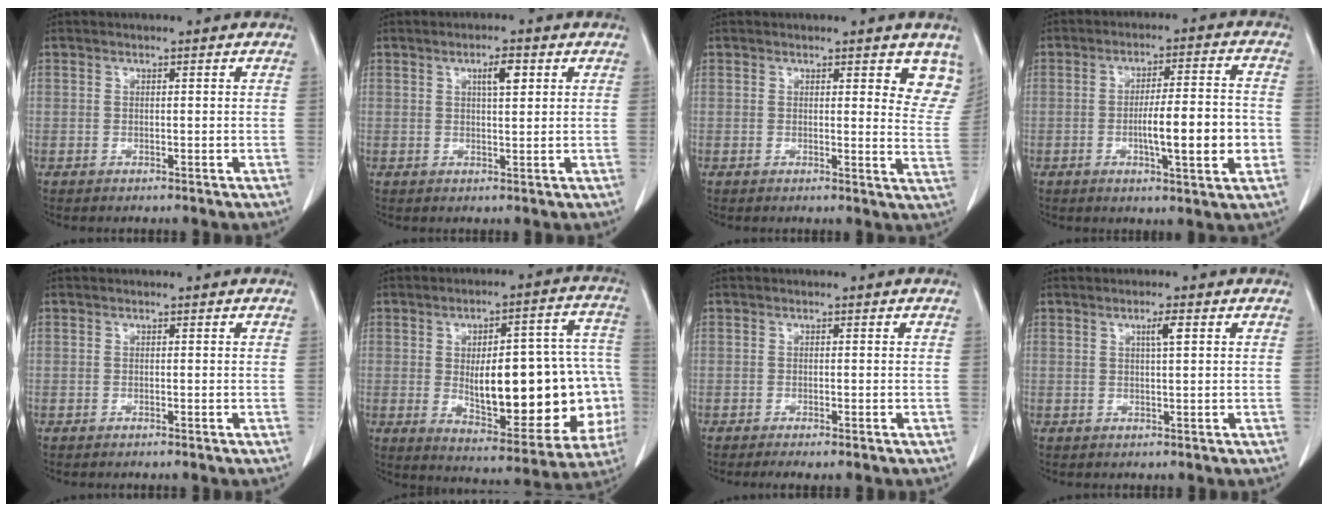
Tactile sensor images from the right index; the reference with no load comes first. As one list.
[{"total": 3.1, "force": [1.2, 0.7, 2.8], "torque": [-0.049, 0.002, 0.019]}, {"total": 6.2, "force": [4.6, 2.0, 3.5], "torque": [-0.023, -0.024, 0.033]}, {"total": 10.6, "force": [-2.3, 1.3, 10.2], "torque": [-0.161, 0.007, -0.032]}, {"total": 0.0}, {"total": 24.3, "force": [-2.9, 8.2, 22.8], "torque": [-0.250, 0.038, -0.007]}, {"total": 2.4, "force": [-1.9, 0.2, 1.5], "torque": [-0.017, -0.005, -0.026]}, {"total": 2.0, "force": [0.6, 0.0, 1.8], "torque": [-0.036, 0.002, 0.011]}]